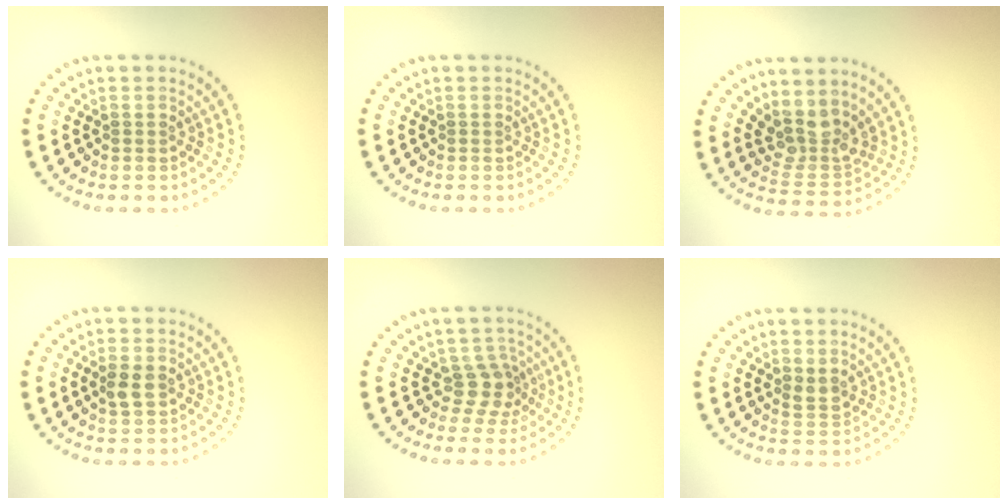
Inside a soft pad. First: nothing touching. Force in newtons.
{"total": 0.0}
{"total": 3.5, "press": 2.8, "slide": 2.2}
{"total": 1.9, "press": 1.9, "slide": 0.1}
{"total": 2.5, "press": 1.9, "slide": 1.7}
{"total": 1.2, "press": 1.2, "slide": 0.5}